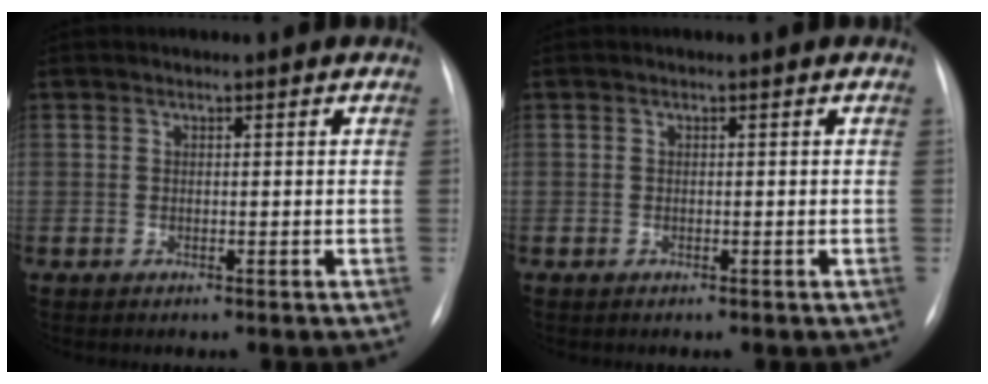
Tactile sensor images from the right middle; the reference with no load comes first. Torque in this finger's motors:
{"motor_torque": [1.17, -0.97, 0.49, 0.01]}